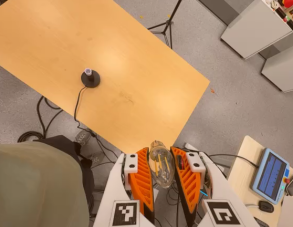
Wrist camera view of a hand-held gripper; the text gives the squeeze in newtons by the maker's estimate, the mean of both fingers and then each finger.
{"total": 21.8, "left": 24.5, "right": 19.1}